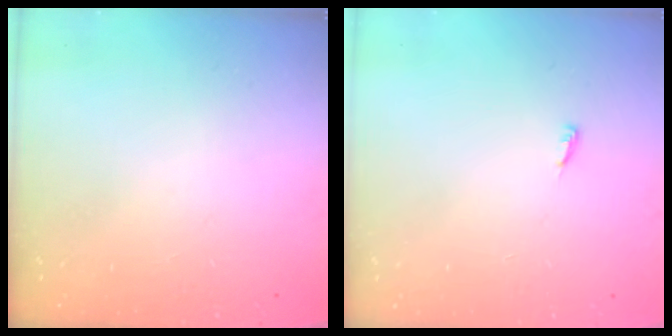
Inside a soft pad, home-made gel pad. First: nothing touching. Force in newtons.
{"total": 3.3, "press": 3.3, "slide": 0.8}